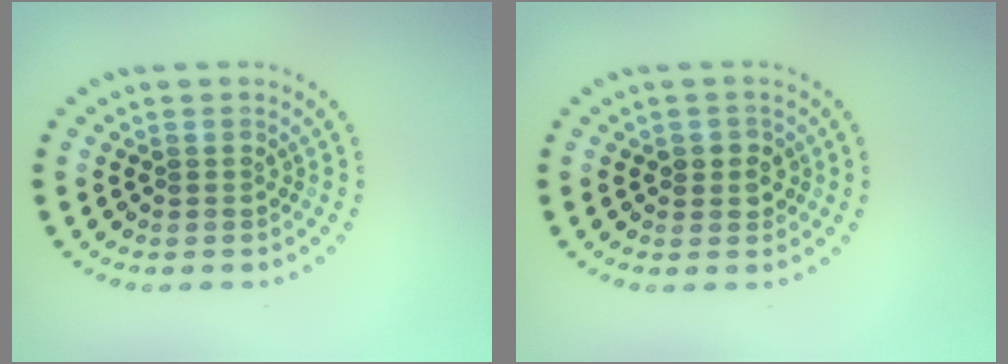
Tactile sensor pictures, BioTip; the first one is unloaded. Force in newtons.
{"total": 1.8, "press": 1.7, "slide": 0.7}